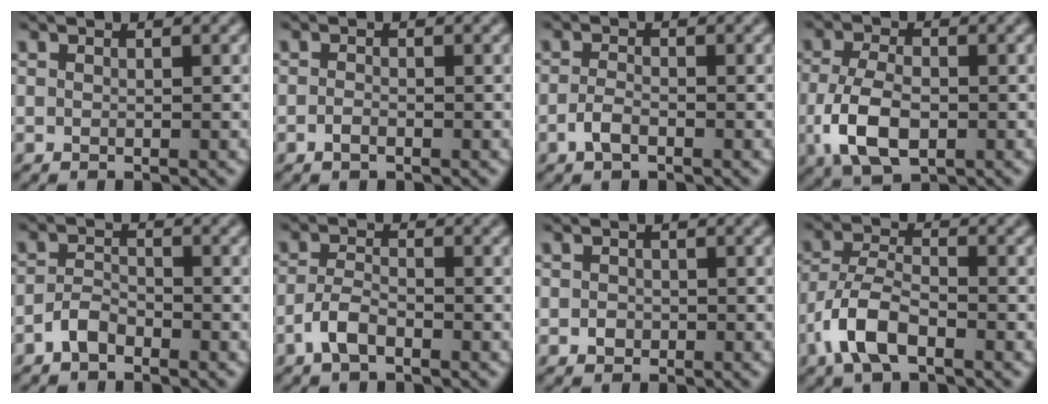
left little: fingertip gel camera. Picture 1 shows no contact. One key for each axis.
{"total": 1.0, "fx": -0.6, "fy": 0.4, "fz": 0.6, "tx": -0.013, "ty": 0.001, "tz": -0.014}
{"total": 1.8, "fx": -1.1, "fy": 0.7, "fz": 1.2, "tx": -0.025, "ty": 0.002, "tz": -0.025}
{"total": 5.6, "fx": -1.7, "fy": 3.1, "fz": 4.3, "tx": -0.098, "ty": -0.007, "tz": -0.033}
{"total": 2.2, "fx": -1.7, "fy": 1.0, "fz": 1.1, "tx": -0.020, "ty": 0.008, "tz": -0.037}
{"total": 2.6, "fx": -1.7, "fy": 1.0, "fz": 1.7, "tx": -0.036, "ty": 0.004, "tz": -0.040}
{"total": 1.0, "fx": -0.4, "fy": 0.9, "fz": 0.4, "tx": -0.005, "ty": -0.004, "tz": -0.010}
{"total": 5.5, "fx": -3.0, "fy": 2.4, "fz": 3.9, "tx": -0.078, "ty": 0.002, "tz": -0.068}